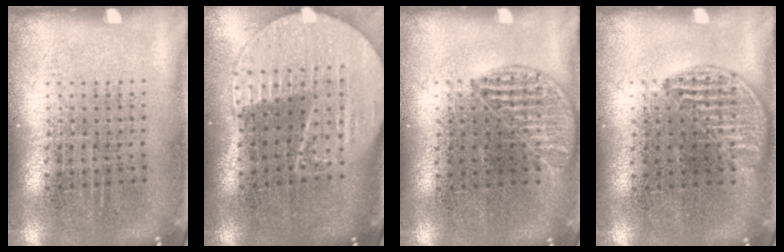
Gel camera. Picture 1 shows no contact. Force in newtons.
{"total": 2.1, "press": 1.8, "slide": 1.1}
{"total": 1.0, "press": 0.9, "slide": 0.4}
{"total": 0.9, "press": 0.8, "slide": 0.4}